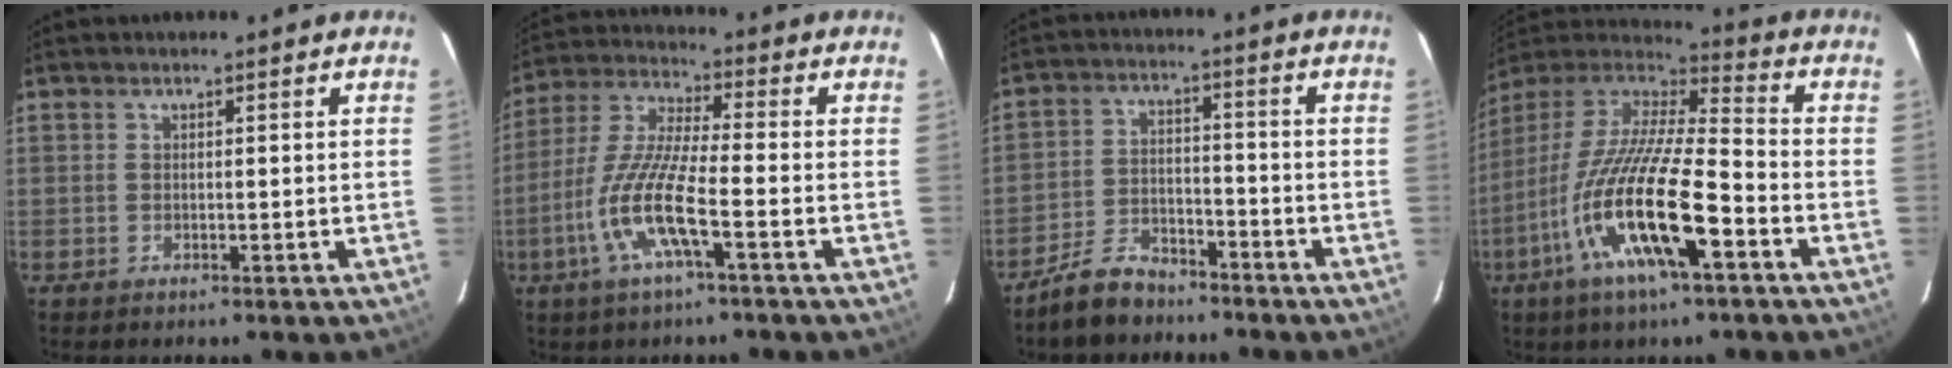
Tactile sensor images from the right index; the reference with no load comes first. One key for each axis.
{"total": 12.4, "fx": -4.9, "fy": 1.5, "fz": 11.3, "tx": -0.240, "ty": -0.006, "tz": -0.100}
{"total": 7.7, "fx": -6.3, "fy": 3.7, "fz": 2.6, "tx": -0.073, "ty": 0.016, "tz": -0.107}
{"total": 21.2, "fx": -9.2, "fy": 4.5, "fz": 18.6, "tx": -0.351, "ty": -0.041, "tz": -0.180}